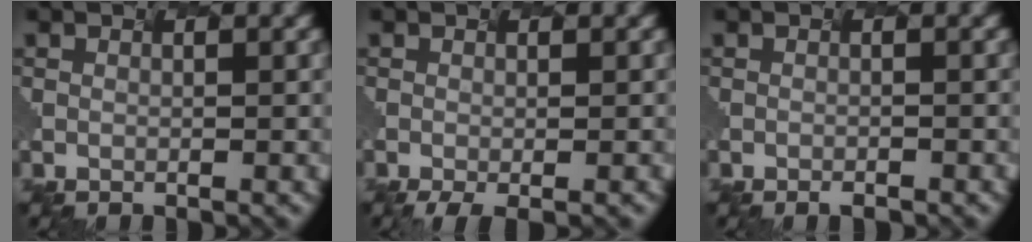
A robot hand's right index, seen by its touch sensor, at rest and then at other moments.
{"total": 2.8, "force": [-2.1, -0.1, 1.9], "torque": [-0.035, -0.008, -0.001]}
{"total": 1.1, "force": [-1.0, -0.1, 0.5], "torque": [-0.002, -0.003, 0.005]}